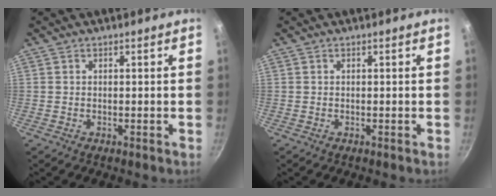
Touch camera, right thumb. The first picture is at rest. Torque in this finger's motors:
{"motor_torque": [-0.06, 0.01, 0.01, 0.01, 0.01]}